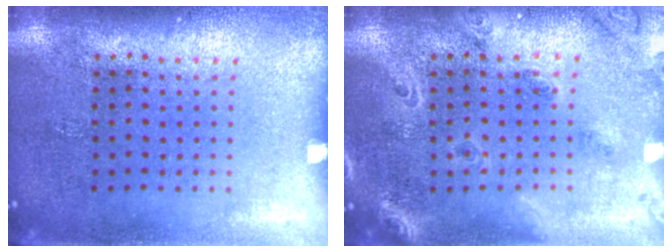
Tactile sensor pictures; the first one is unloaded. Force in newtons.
{"total": 1.8, "press": 1.6, "slide": 0.8}